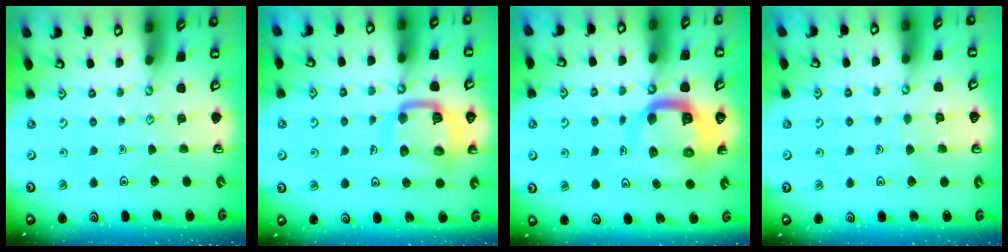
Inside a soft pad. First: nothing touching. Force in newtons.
{"total": 14.2, "press": 14.1, "slide": 1.5}
{"total": 13.8, "press": 13.8, "slide": 1.5}
{"total": 4.4, "press": 4.4, "slide": 0.4}